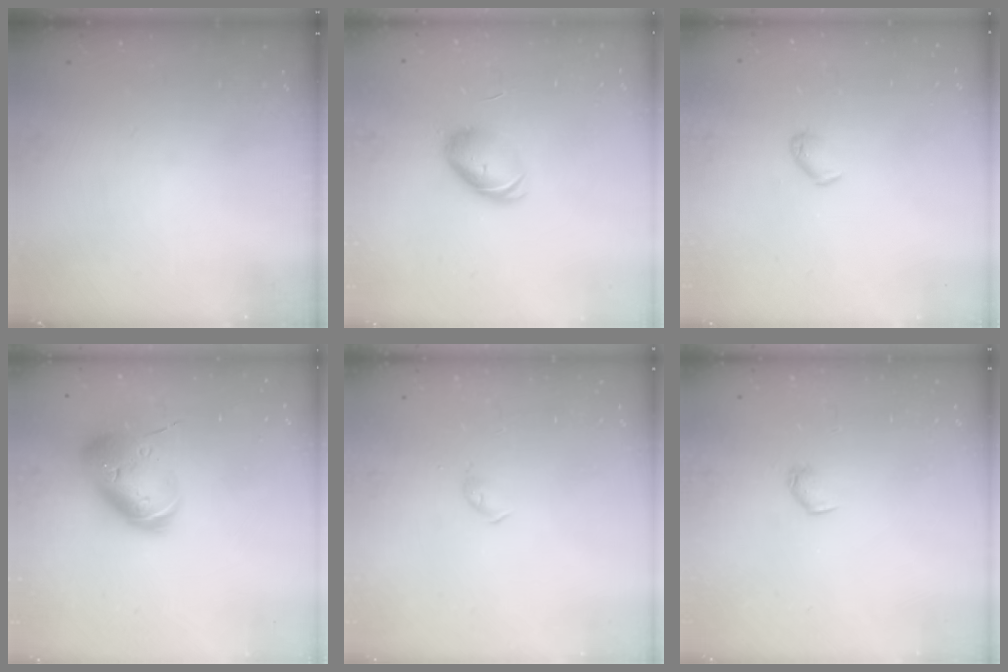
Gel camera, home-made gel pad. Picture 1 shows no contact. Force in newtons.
{"total": 8.0, "press": 8.0, "slide": 0.6}
{"total": 4.1, "press": 4.0, "slide": 0.9}
{"total": 17.8, "press": 17.5, "slide": 2.9}
{"total": 2.9, "press": 2.9, "slide": 0.6}
{"total": 2.8, "press": 2.7, "slide": 0.6}